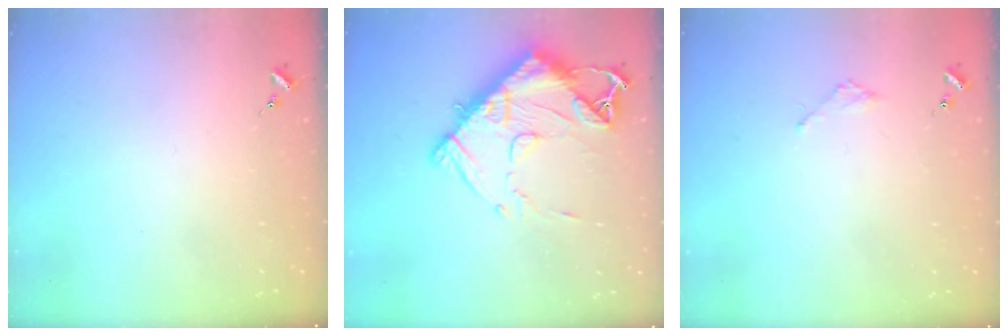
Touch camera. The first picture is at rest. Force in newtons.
{"total": 14.4, "press": 14.3, "slide": 1.4}
{"total": 1.8, "press": 1.8, "slide": 0.2}